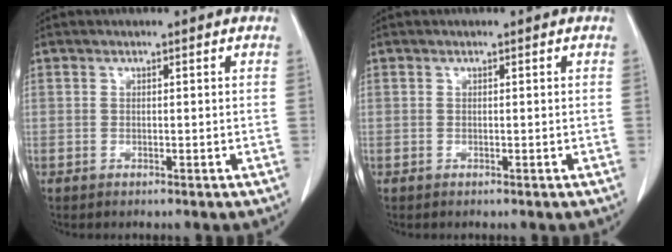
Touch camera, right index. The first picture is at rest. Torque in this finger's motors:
{"motor_torque": [0.00, 0.00, 0.00, 0.00]}